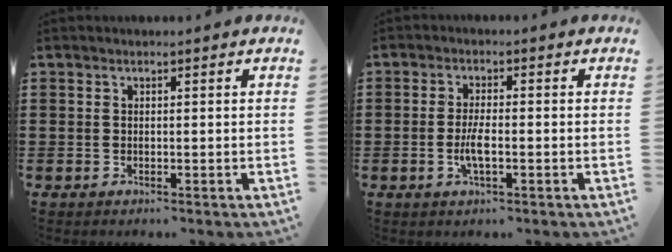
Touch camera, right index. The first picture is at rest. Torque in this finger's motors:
{"motor_torque": [1.74, 0.40, 0.50, 0.12]}